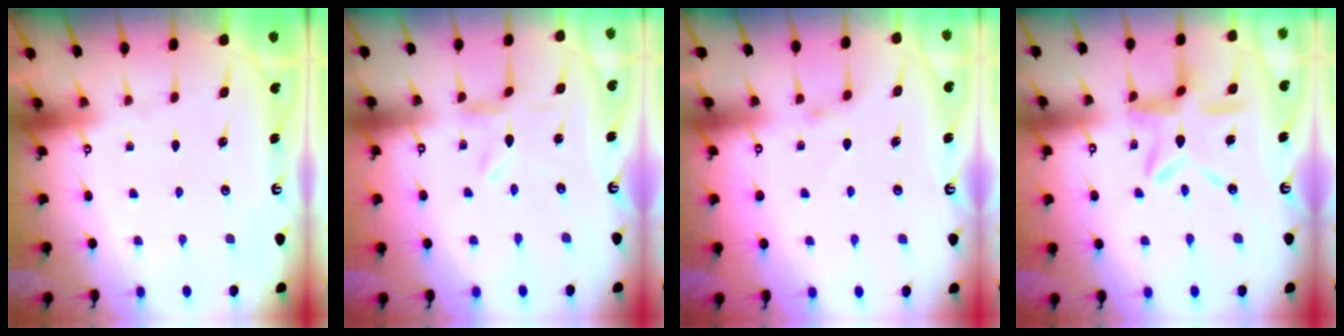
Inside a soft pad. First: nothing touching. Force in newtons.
{"total": 0.0}
{"total": 2.5, "press": 2.5, "slide": 0.5}
{"total": 11.3, "press": 11.3, "slide": 1.0}